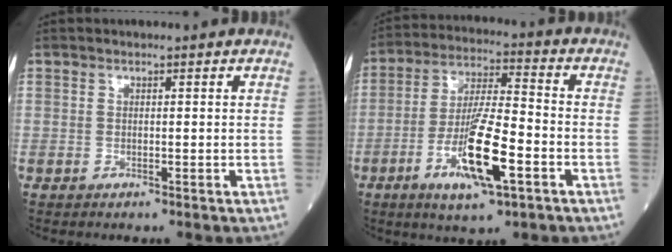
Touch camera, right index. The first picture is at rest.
{"total": 12.8, "force": [-4.8, 1.9, 11.7], "torque": [-0.223, -0.011, -0.083]}